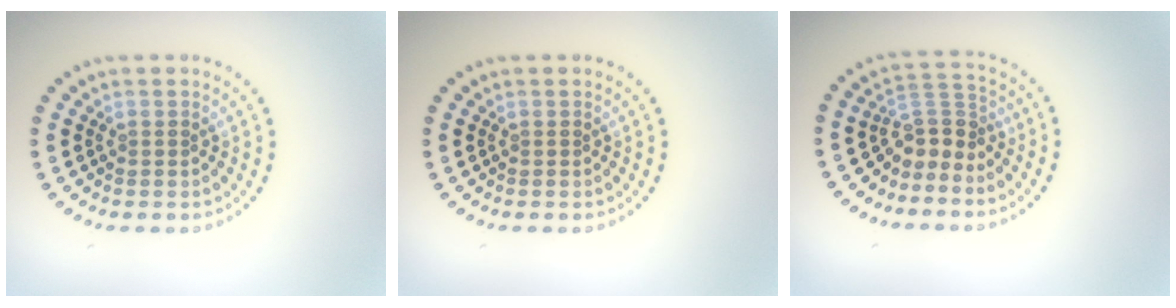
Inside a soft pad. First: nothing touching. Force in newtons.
{"total": 0.0}
{"total": 3.0, "press": 2.2, "slide": 2.0}